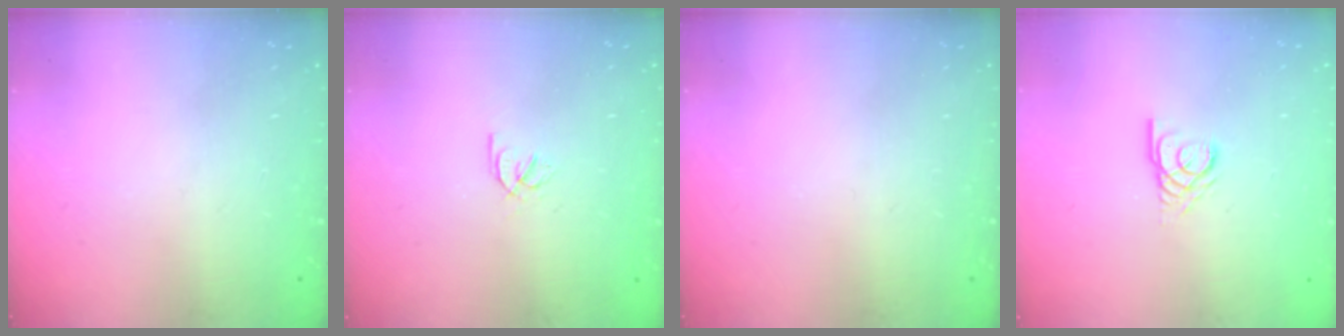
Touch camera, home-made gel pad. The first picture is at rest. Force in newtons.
{"total": 2.2, "press": 2.2, "slide": 0.2}
{"total": 0.0}
{"total": 2.7, "press": 2.7, "slide": 0.2}